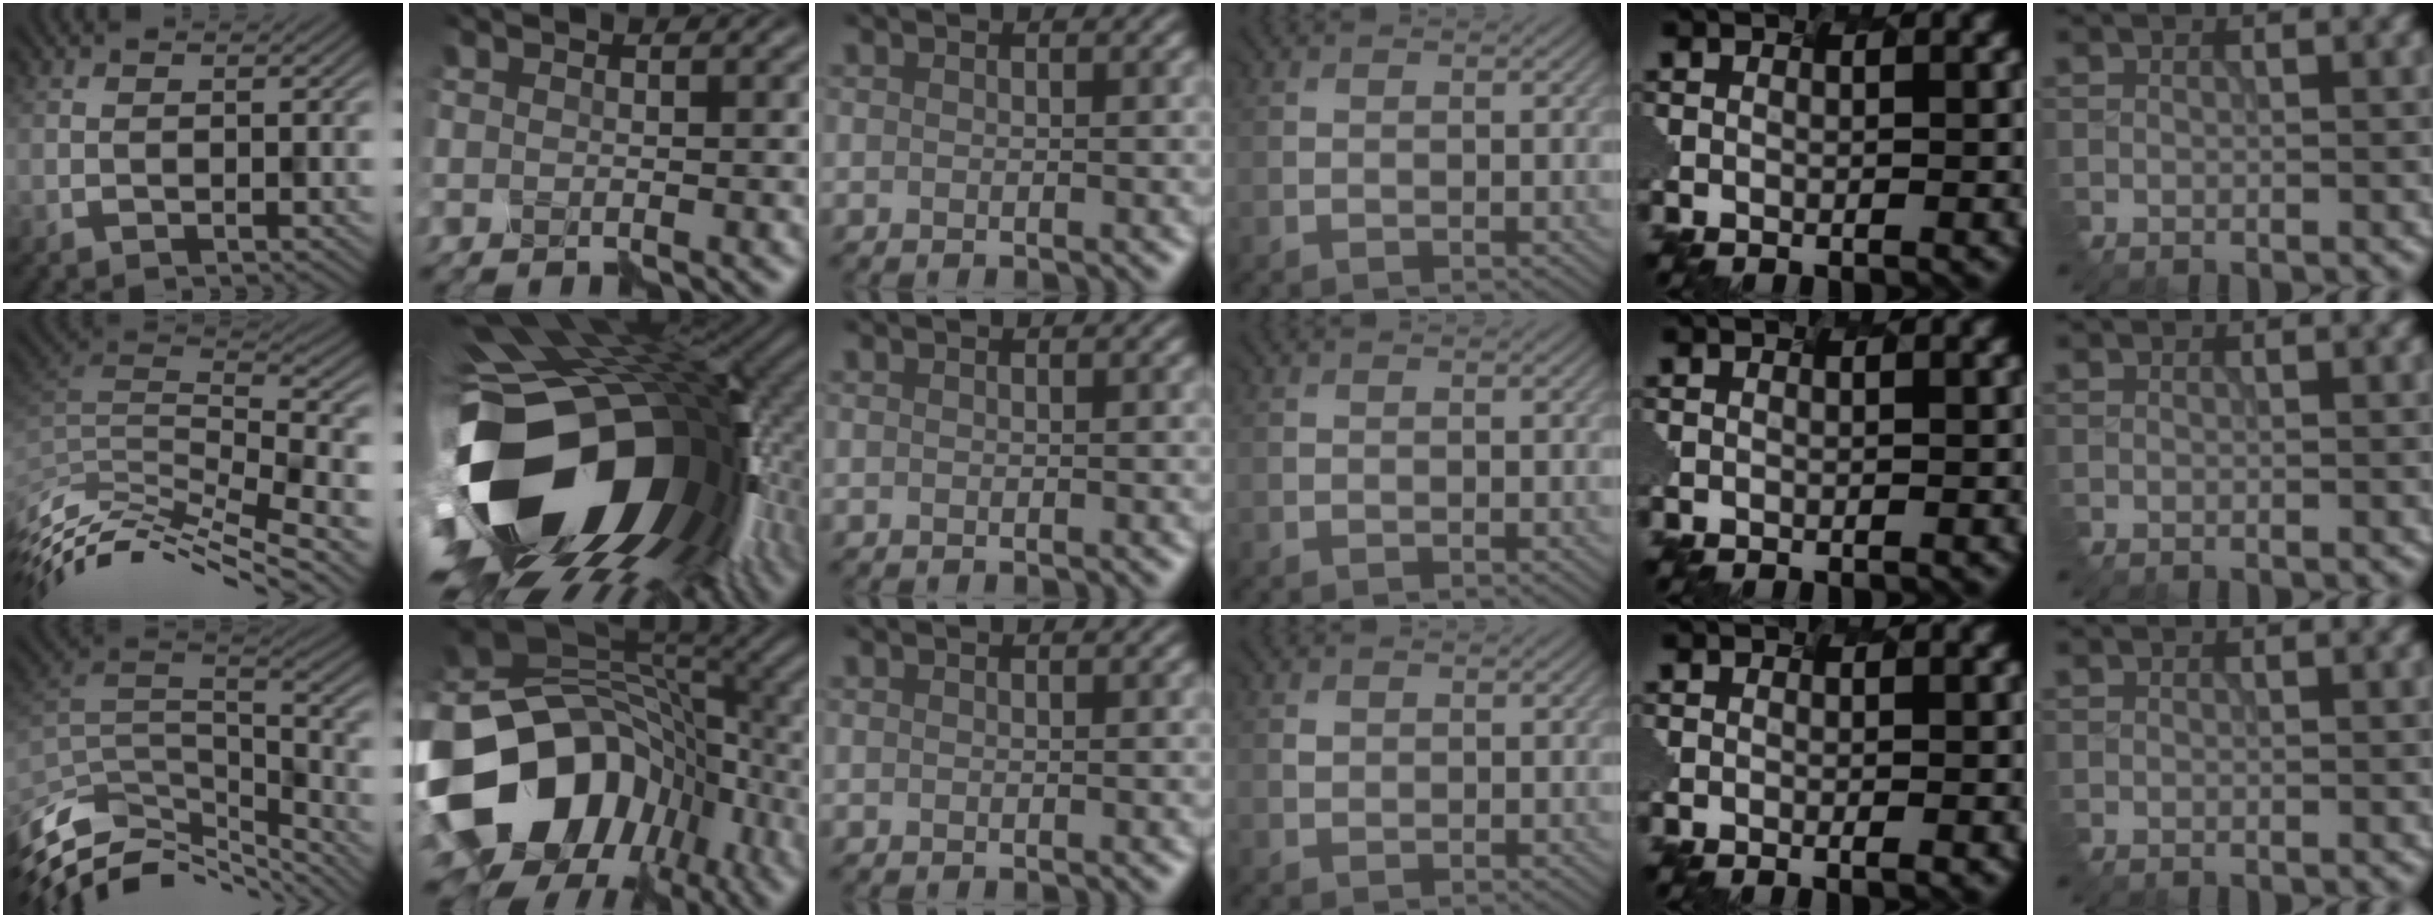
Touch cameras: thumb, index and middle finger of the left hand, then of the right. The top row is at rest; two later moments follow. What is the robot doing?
{"motion": "disassemble", "object": "puzzle pieces"}